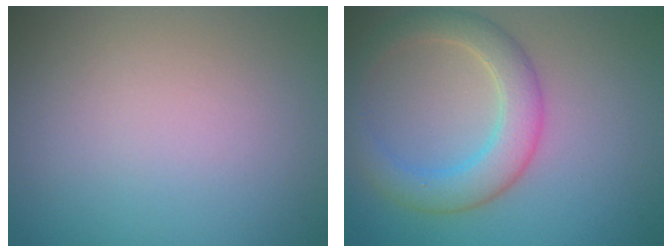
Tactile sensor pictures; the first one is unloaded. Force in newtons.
{"total": 4.4, "press": 4.4, "slide": 0.4}